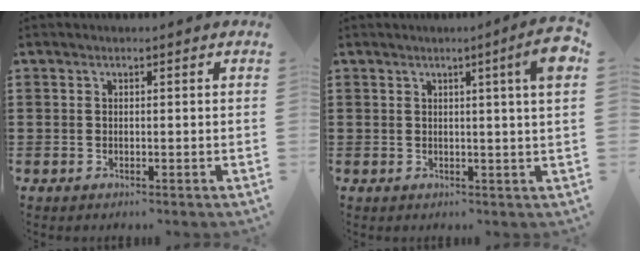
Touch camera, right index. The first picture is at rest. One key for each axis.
{"total": 5.2, "fx": 1.8, "fy": -0.5, "fz": 4.8, "tx": -0.085, "ty": -0.007, "tz": 0.025}